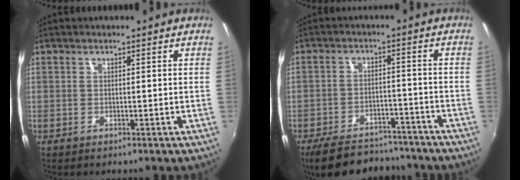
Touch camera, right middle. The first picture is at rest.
{"total": 15.7, "force": [-13.2, 5.7, 6.2], "torque": [-0.141, 0.000, -0.185]}